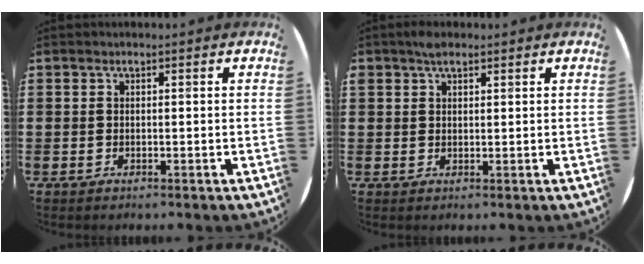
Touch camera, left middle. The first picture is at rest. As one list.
[{"total": 1.7, "force": [1.4, 0.8, 0.6], "torque": [-0.006, 0.000, 0.025]}]